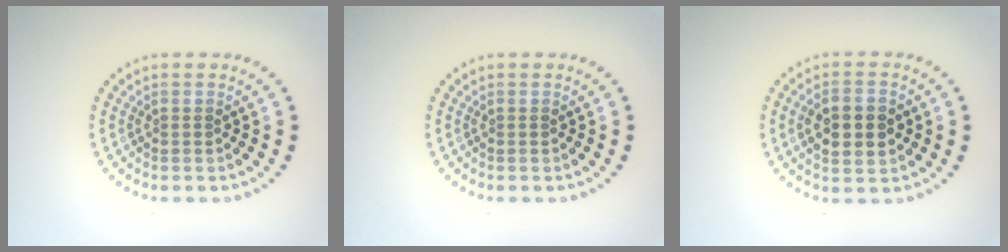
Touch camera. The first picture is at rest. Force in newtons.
{"total": 0.0}
{"total": 4.5, "press": 4.5, "slide": 0.0}